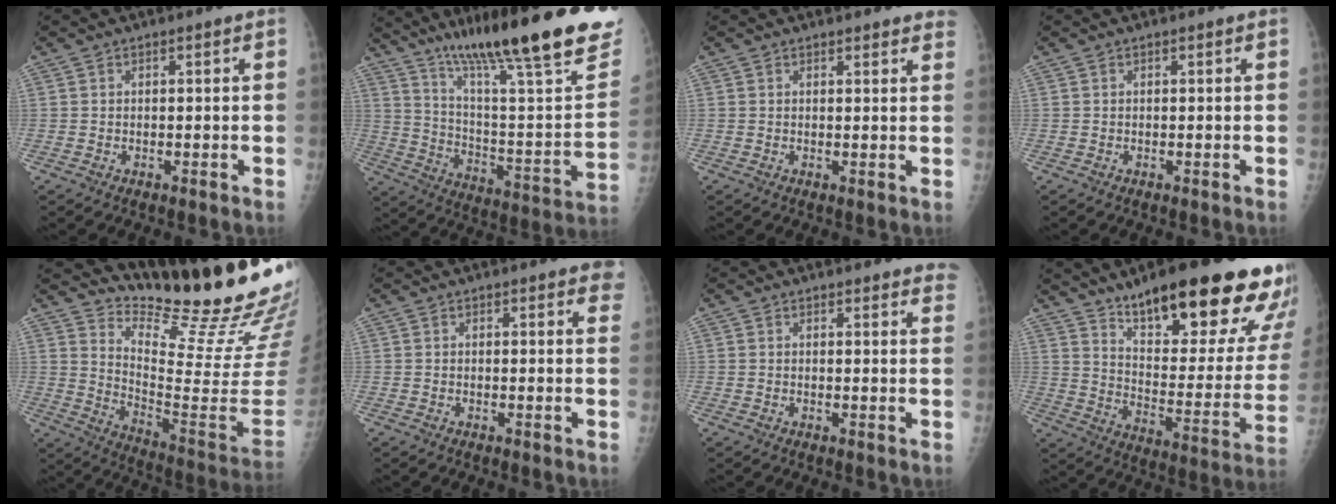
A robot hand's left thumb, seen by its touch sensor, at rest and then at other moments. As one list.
[{"total": 32.3, "force": [22.1, 5.1, 23.0], "torque": [-0.319, -0.074, 0.333]}, {"total": 4.8, "force": [4.5, 1.0, 1.2], "torque": [0.005, -0.017, 0.035]}, {"total": 0.0}, {"total": 23.9, "force": [20.5, 2.8, 12.0], "torque": [-0.151, -0.190, 0.294]}, {"total": 4.7, "force": [3.4, 1.2, 2.9], "torque": [-0.017, -0.004, 0.030]}, {"total": 7.3, "force": [7.0, 1.5, 1.5], "torque": [0.016, -0.027, 0.053]}, {"total": 30.0, "force": [19.9, 7.9, 21.1], "torque": [-0.241, -0.082, 0.288]}]